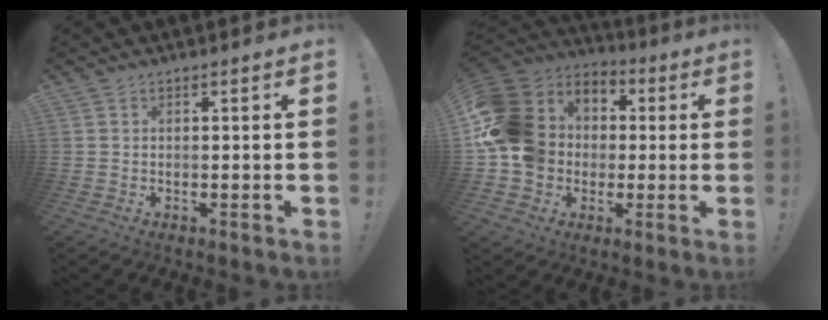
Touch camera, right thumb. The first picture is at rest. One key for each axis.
{"total": 17.6, "fx": 0.6, "fy": 15.7, "fz": 7.8, "tx": -0.135, "ty": 0.002, "tz": 0.037}